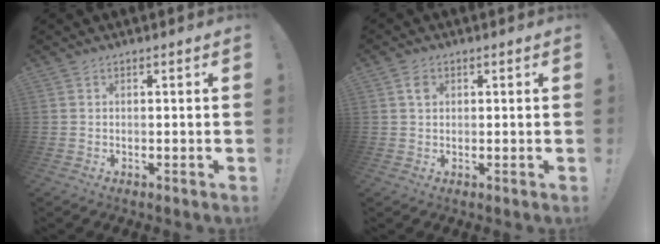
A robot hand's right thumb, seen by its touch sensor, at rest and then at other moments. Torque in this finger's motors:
{"motor_torque": [0.49, 0.50, 0.09, -0.45, 0.01]}